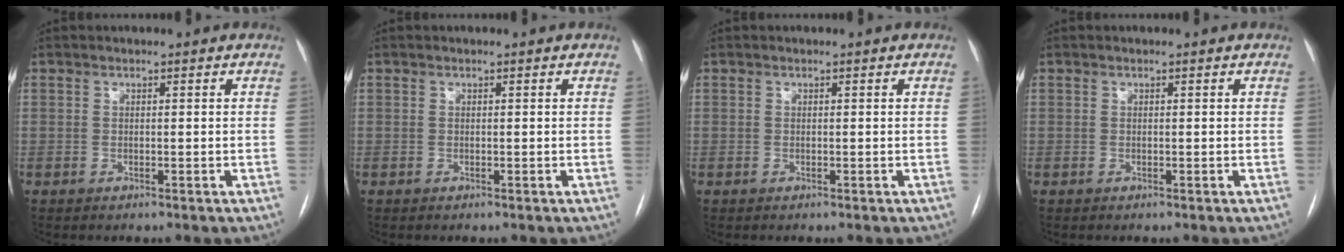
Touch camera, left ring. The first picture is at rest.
{"total": 0.0}
{"total": 0.0}
{"total": 0.0}